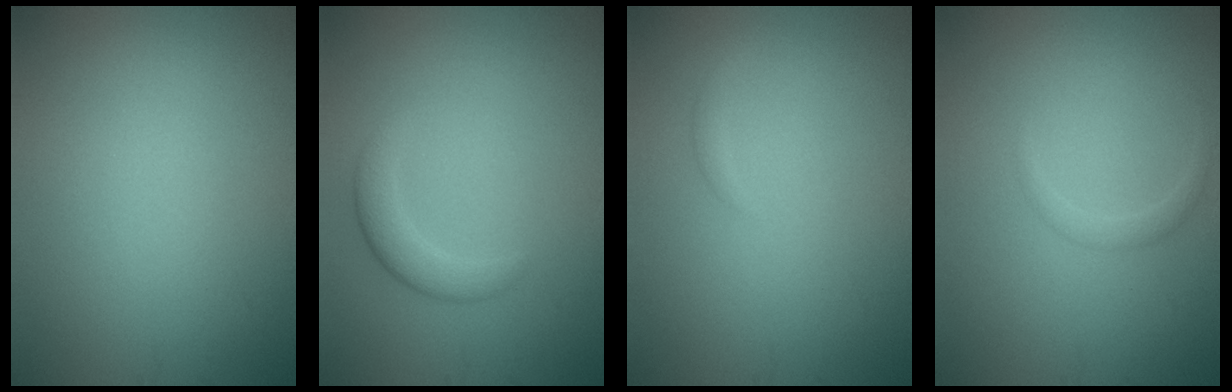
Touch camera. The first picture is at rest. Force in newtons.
{"total": 2.3, "press": 2.3, "slide": 0.2}
{"total": 0.7, "press": 0.7, "slide": 0.1}
{"total": 1.0, "press": 1.0, "slide": 0.1}